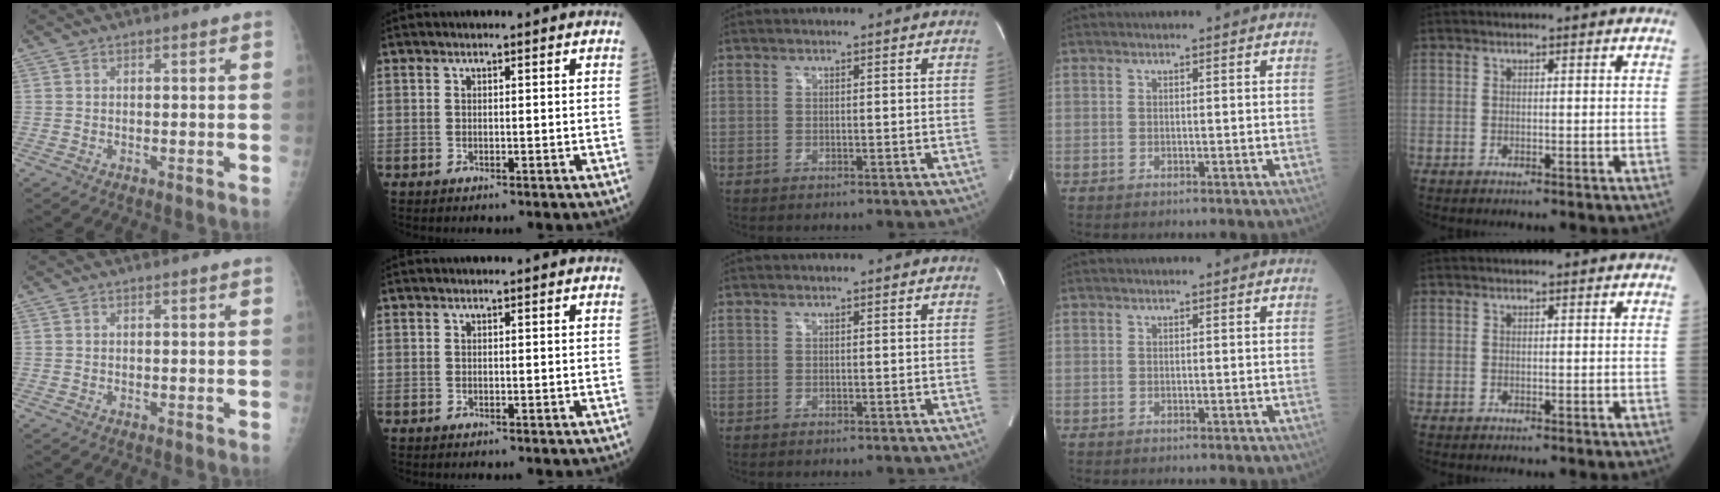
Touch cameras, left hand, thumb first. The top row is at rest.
{}